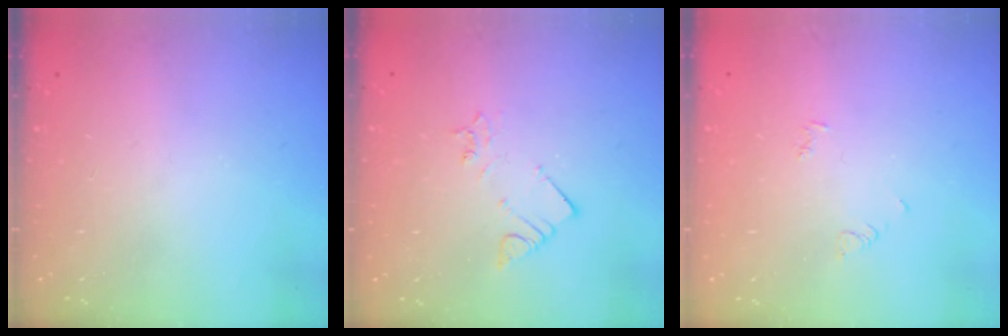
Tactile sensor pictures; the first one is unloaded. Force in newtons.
{"total": 2.8, "press": 2.7, "slide": 0.5}
{"total": 3.1, "press": 3.1, "slide": 0.4}